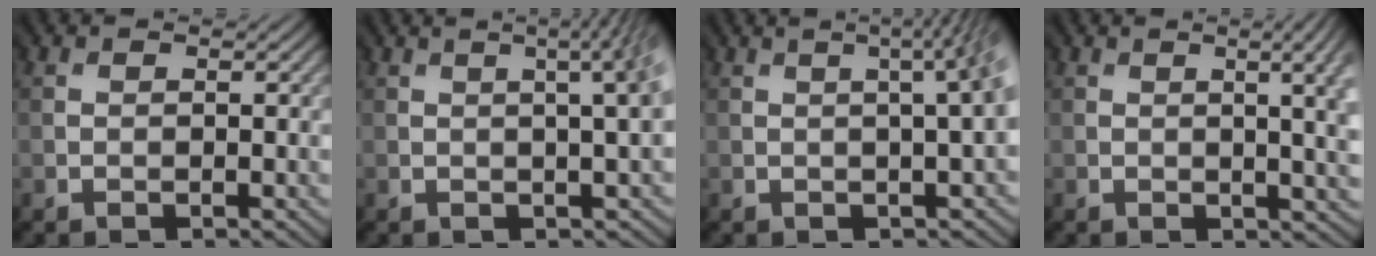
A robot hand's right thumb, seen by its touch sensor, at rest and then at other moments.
{"total": 5.6, "force": [1.4, 1.7, 5.1], "torque": [-0.033, 0.040, -0.002]}
{"total": 5.8, "force": [0.6, 1.6, 5.5], "torque": [-0.027, 0.044, -0.013]}
{"total": 7.2, "force": [0.8, 2.6, 6.7], "torque": [-0.043, 0.024, 0.000]}